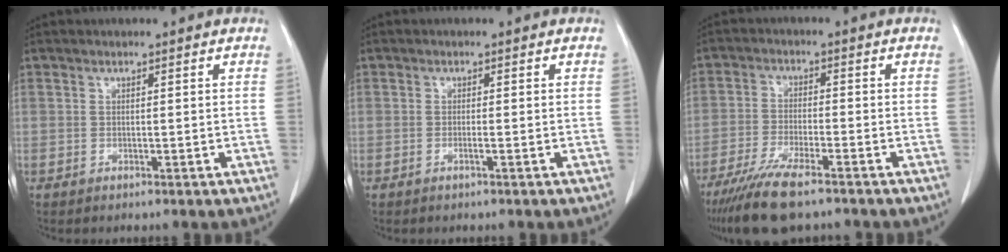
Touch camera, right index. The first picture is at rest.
{"total": 0.7, "force": [-0.3, -0.2, 0.6], "torque": [-0.009, 0.003, -0.005]}
{"total": 9.5, "force": [-7.2, 1.4, 6.0], "torque": [-0.111, -0.024, -0.125]}